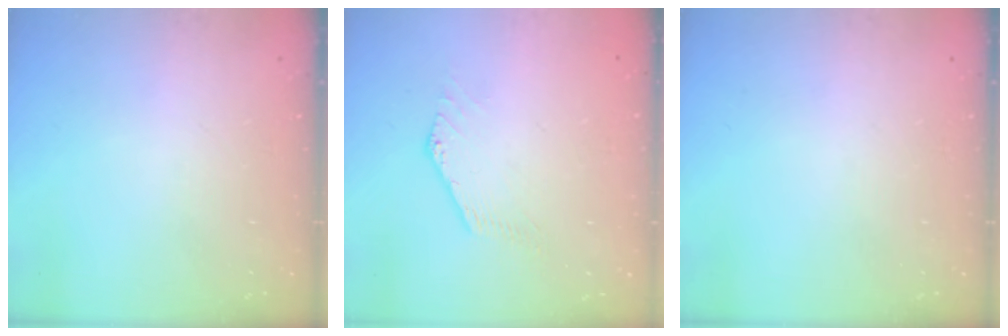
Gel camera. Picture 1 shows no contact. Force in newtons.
{"total": 0.6, "press": 0.3, "slide": 0.5}
{"total": 0.0}